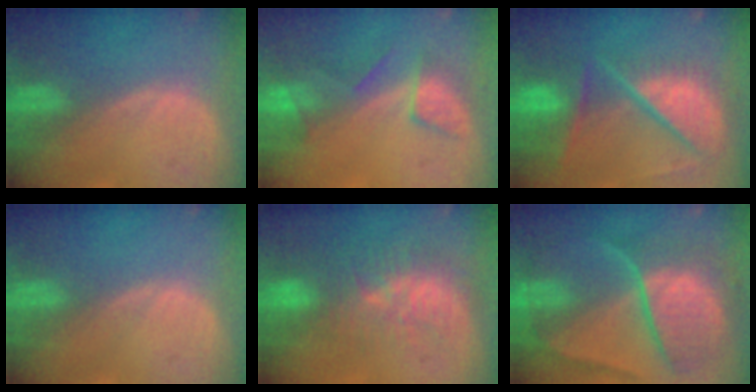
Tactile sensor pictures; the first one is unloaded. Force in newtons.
{"total": 5.2, "press": 5.0, "slide": 1.2}
{"total": 11.5, "press": 9.6, "slide": 6.4}
{"total": 0.0}
{"total": 9.6, "press": 8.9, "slide": 3.6}
{"total": 10.4, "press": 10.3, "slide": 1.1}